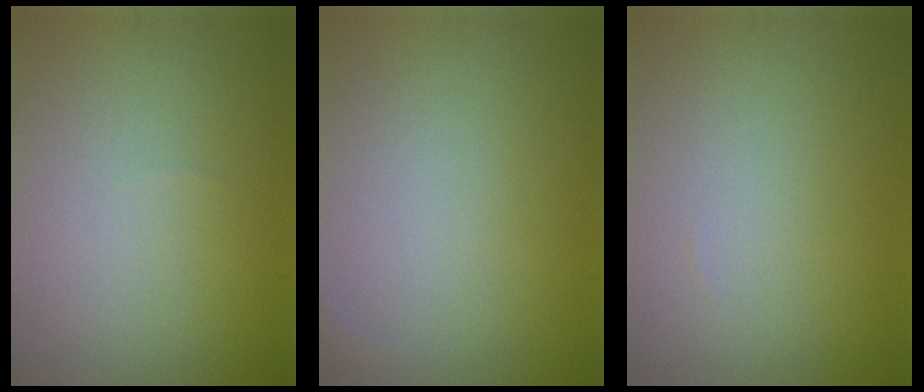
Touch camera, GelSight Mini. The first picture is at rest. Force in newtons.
{"total": 0.6, "press": 0.6, "slide": 0.1}
{"total": 0.0}